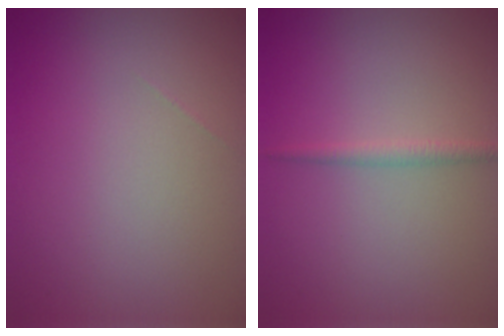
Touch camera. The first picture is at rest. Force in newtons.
{"total": 1.2, "press": 1.2, "slide": 0.1}